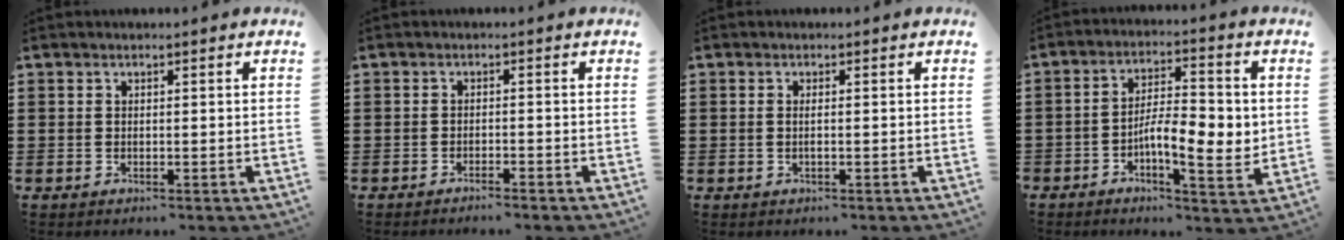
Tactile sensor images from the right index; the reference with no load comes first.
{"total": 1.4, "force": [-1.4, -0.3, 0.3], "torque": [-0.009, -0.001, -0.026]}
{"total": 0.9, "force": [-0.2, 0.0, 0.9], "torque": [-0.017, -0.002, -0.003]}
{"total": 7.9, "force": [-1.3, 2.8, 7.3], "torque": [-0.119, 0.002, -0.026]}